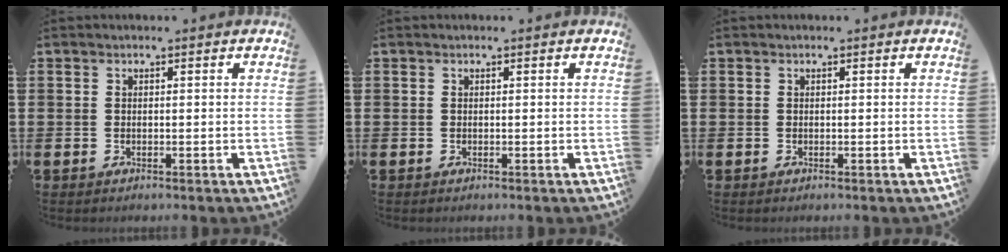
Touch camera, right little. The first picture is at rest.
{"total": 0.0}
{"total": 0.0}